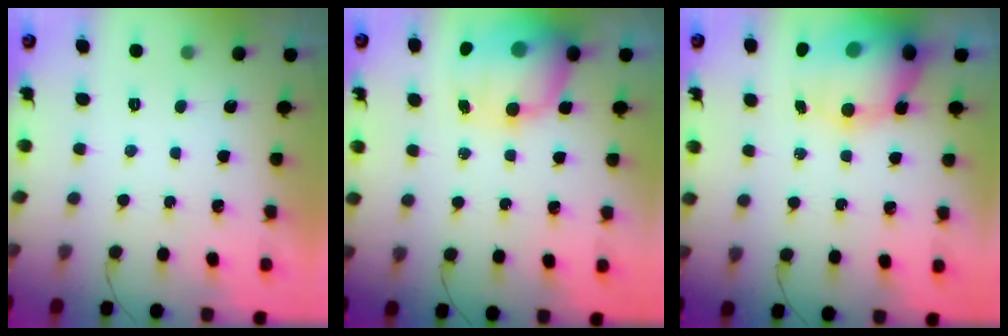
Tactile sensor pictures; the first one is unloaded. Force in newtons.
{"total": 14.3, "press": 13.8, "slide": 3.9}
{"total": 12.4, "press": 12.1, "slide": 2.8}